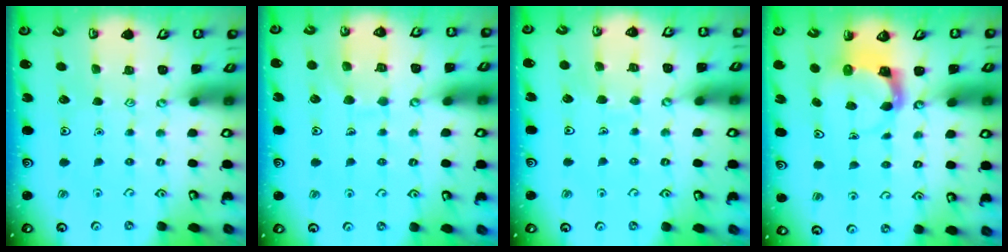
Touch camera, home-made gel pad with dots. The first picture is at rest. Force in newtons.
{"total": 7.9, "press": 7.9, "slide": 0.6}
{"total": 5.1, "press": 5.0, "slide": 0.5}
{"total": 3.9, "press": 3.9, "slide": 0.4}